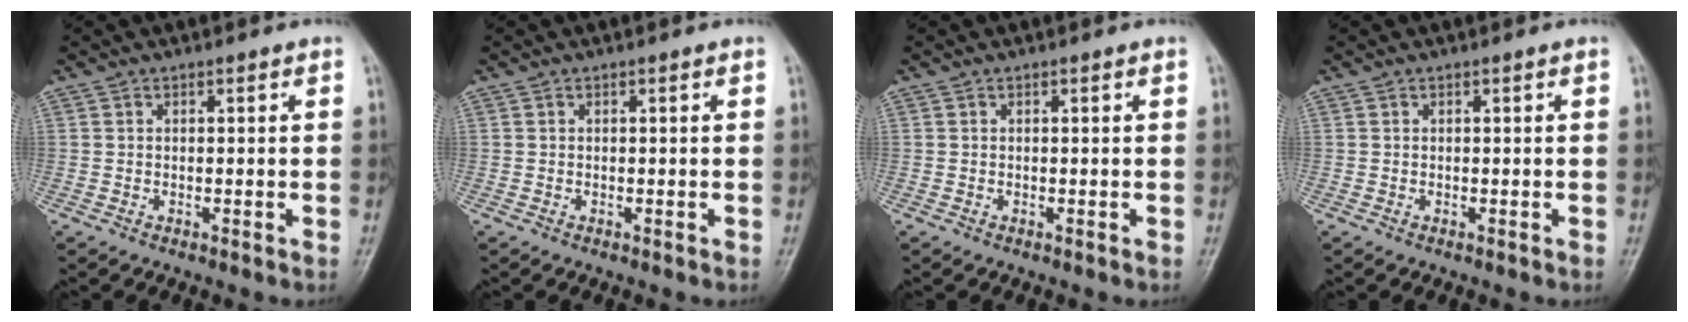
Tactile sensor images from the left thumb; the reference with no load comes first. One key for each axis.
{"total": 0.0}
{"total": 0.0}
{"total": 0.0}